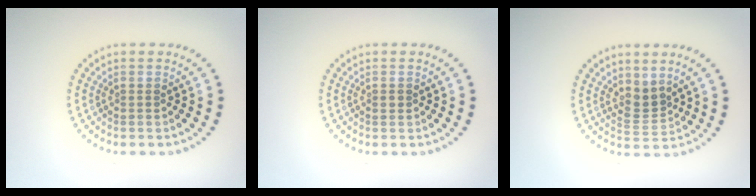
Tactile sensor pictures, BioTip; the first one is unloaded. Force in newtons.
{"total": 0.7, "press": 0.7, "slide": 0.0}
{"total": 2.3, "press": 1.7, "slide": 1.6}